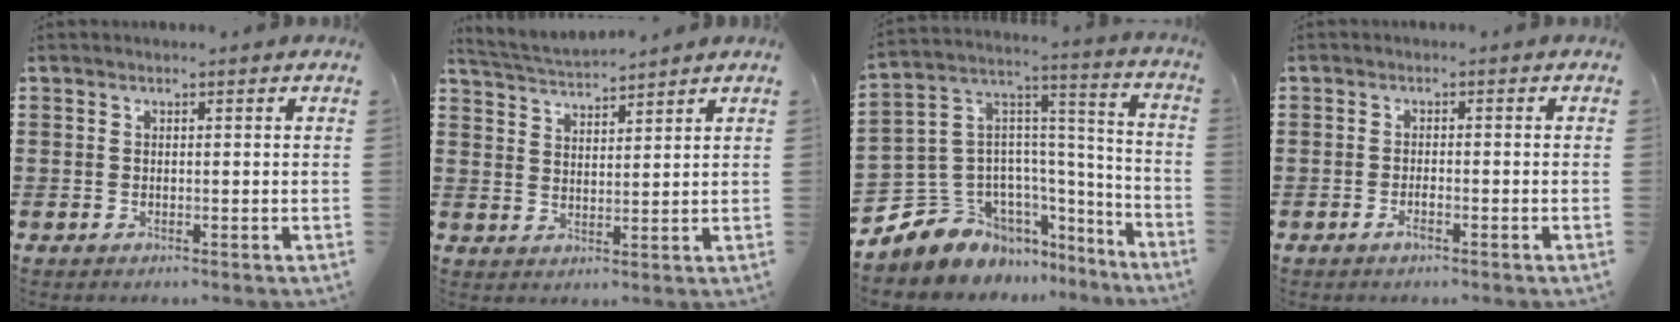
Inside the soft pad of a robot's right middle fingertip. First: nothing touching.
{"total": 3.6, "force": [3.6, 0.0, 0.1], "torque": [-0.016, -0.016, 0.065]}
{"total": 9.7, "force": [-7.2, 6.5, 0.7], "torque": [-0.068, -0.018, -0.142]}
{"total": 1.5, "force": [-0.9, 0.2, 1.2], "torque": [-0.023, -0.006, -0.014]}